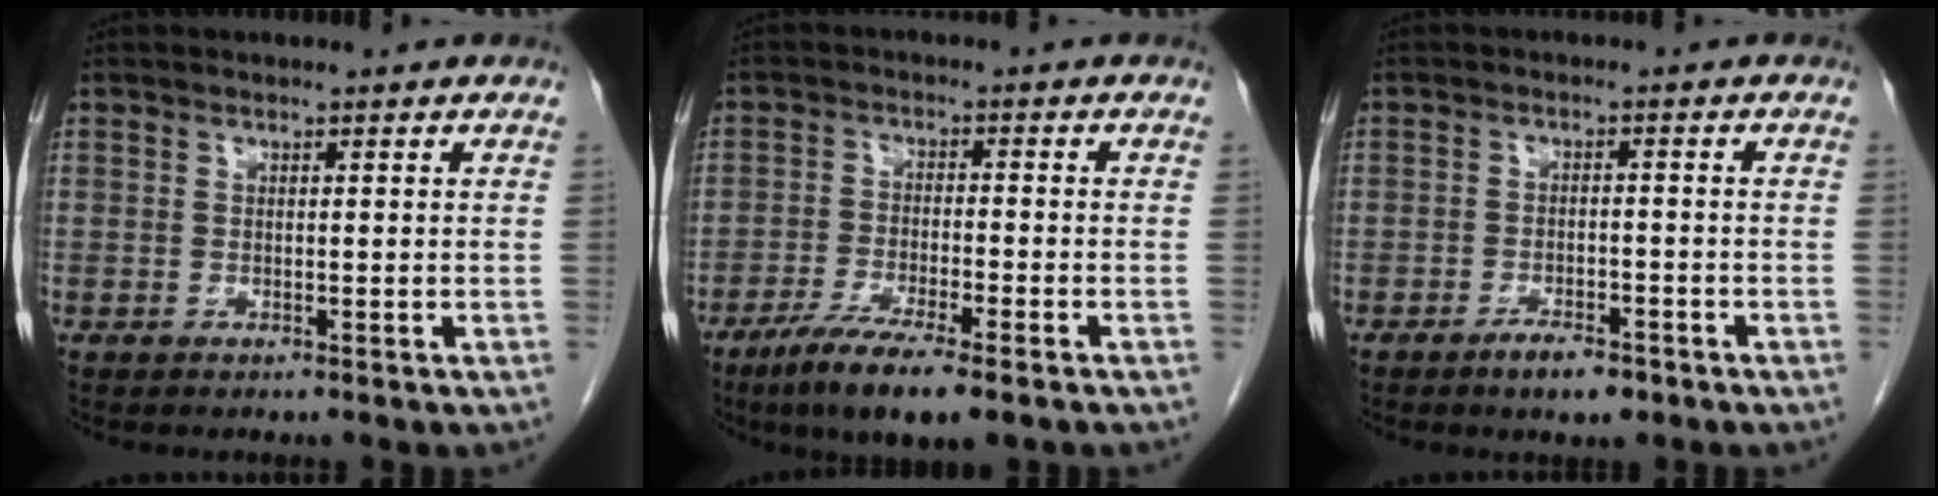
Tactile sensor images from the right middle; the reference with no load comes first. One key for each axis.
{"total": 9.2, "fx": -6.2, "fy": 0.7, "fz": 6.8, "tx": -0.118, "ty": -0.022, "tz": -0.102}
{"total": 3.8, "fx": -2.7, "fy": 0.9, "fz": 2.4, "tx": -0.045, "ty": -0.001, "tz": -0.041}